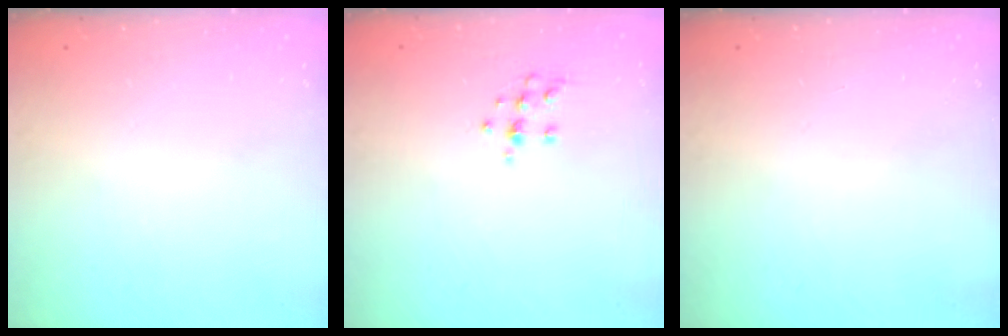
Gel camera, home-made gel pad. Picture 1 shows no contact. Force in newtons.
{"total": 9.0, "press": 8.9, "slide": 0.8}
{"total": 0.0}